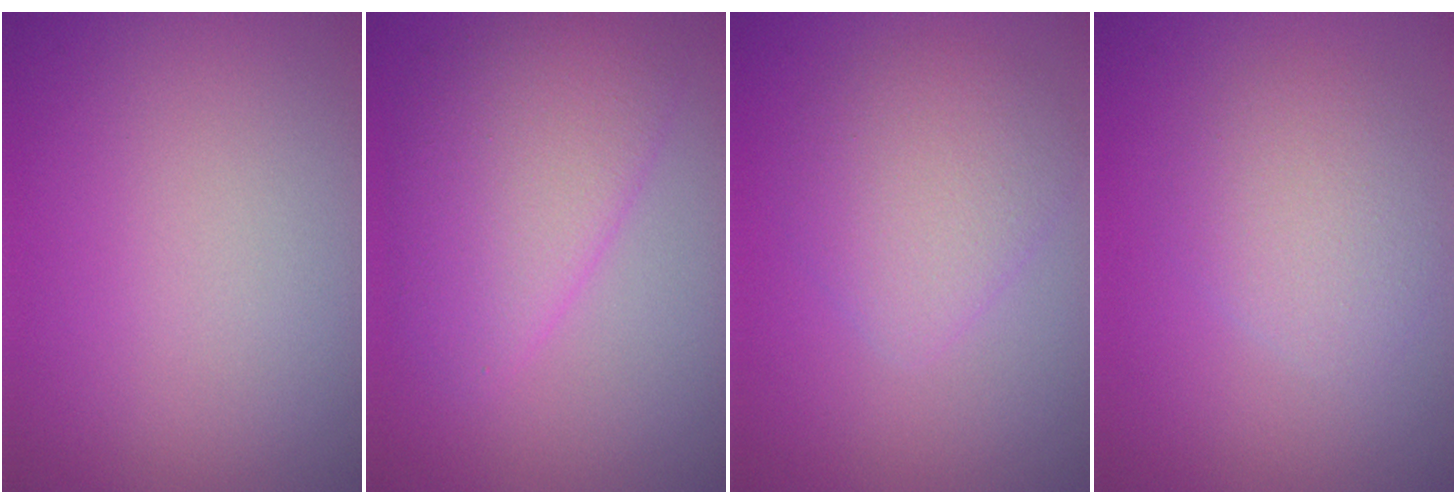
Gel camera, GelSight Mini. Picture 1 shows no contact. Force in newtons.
{"total": 4.9, "press": 4.9, "slide": 0.1}
{"total": 3.4, "press": 3.4, "slide": 0.1}
{"total": 3.0, "press": 3.0, "slide": 0.0}